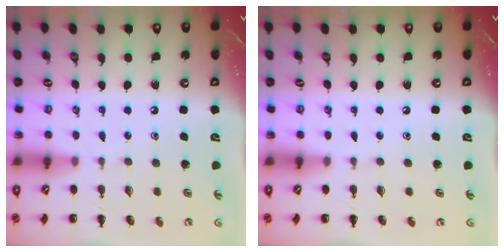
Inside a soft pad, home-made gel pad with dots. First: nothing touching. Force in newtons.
{"total": 0.0}